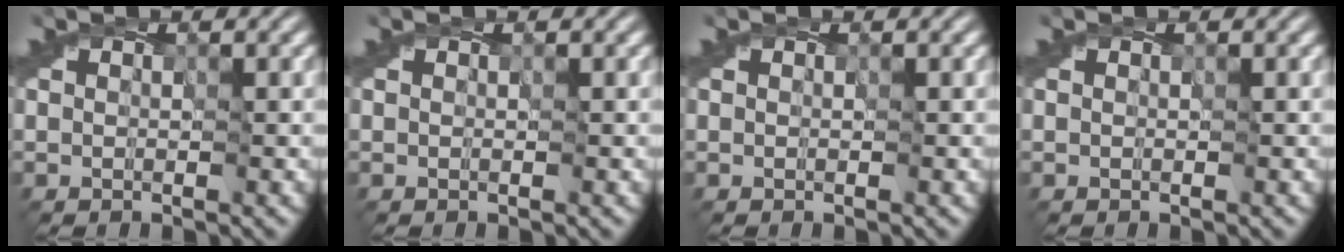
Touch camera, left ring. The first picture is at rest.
{"total": 0.0}
{"total": 0.0}
{"total": 0.0}